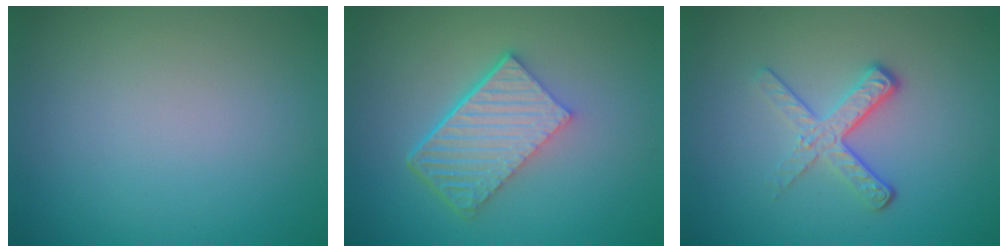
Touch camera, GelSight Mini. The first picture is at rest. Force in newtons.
{"total": 6.0, "press": 4.1, "slide": 4.4}
{"total": 3.5, "press": 2.3, "slide": 2.7}